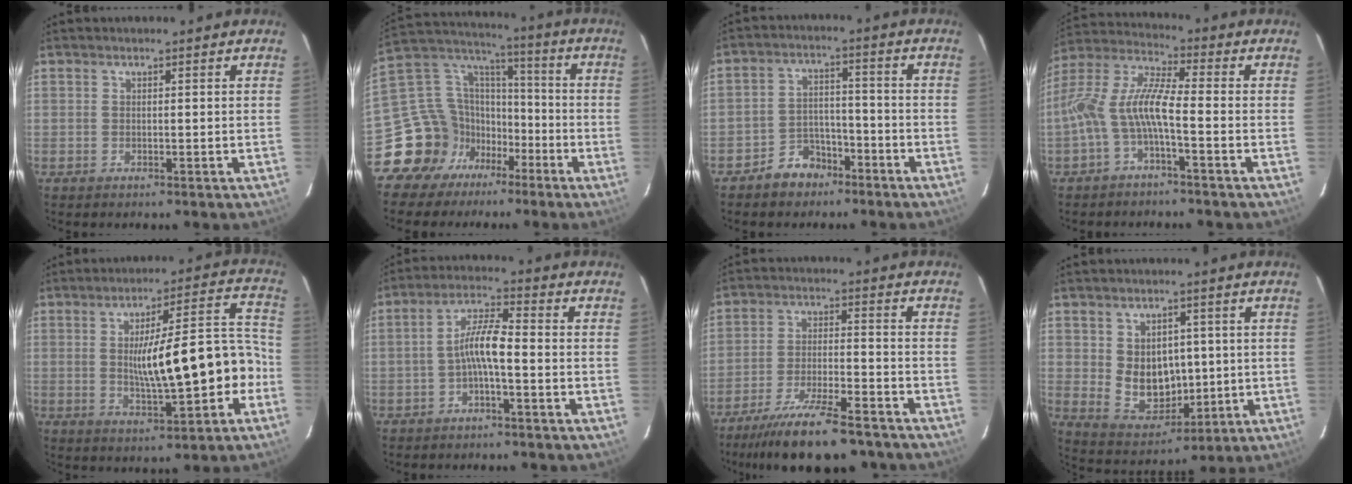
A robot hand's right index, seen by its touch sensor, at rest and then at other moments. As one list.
[{"total": 15.7, "force": [-9.2, 12.1, 4.0], "torque": [-0.102, 0.062, -0.154]}, {"total": 6.8, "force": [-5.0, 4.4, 1.3], "torque": [-0.035, 0.025, -0.073]}, {"total": 10.1, "force": [-3.2, 2.1, 9.3], "torque": [-0.209, 0.012, -0.064]}, {"total": 14.7, "force": [-2.8, 3.4, 14.0], "torque": [-0.211, 0.015, -0.024]}, {"total": 5.7, "force": [-2.0, 0.8, 5.3], "torque": [-0.110, 0.015, -0.036]}, {"total": 17.2, "force": [-14.5, 3.6, 8.6], "torque": [-0.172, -0.021, -0.223]}, {"total": 9.9, "force": [0.5, 7.9, 5.9], "torque": [-0.110, -0.007, 0.037]}]